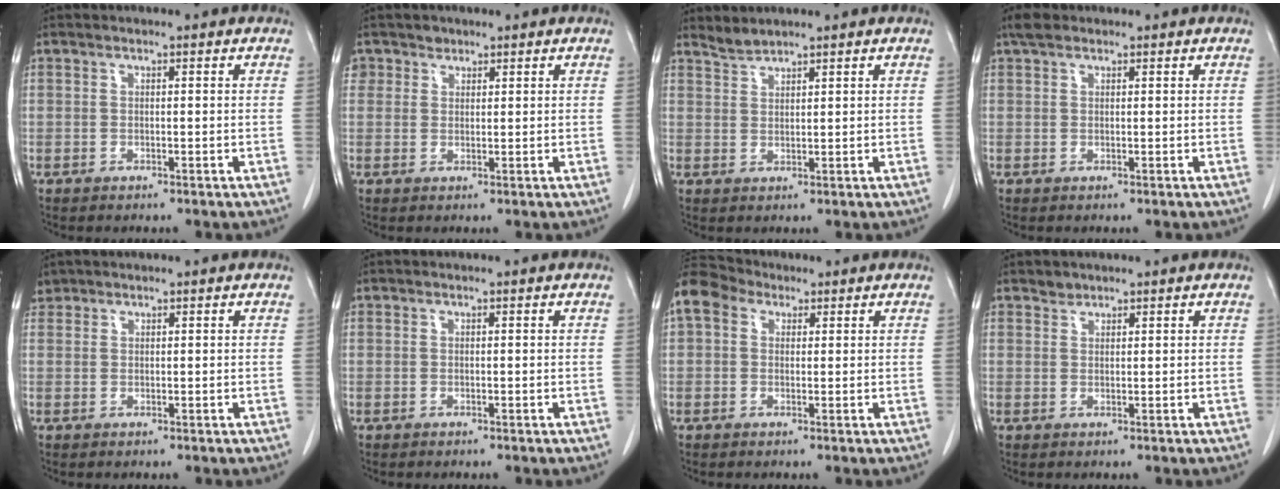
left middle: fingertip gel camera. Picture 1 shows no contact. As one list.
[{"total": 2.7, "force": [1.6, 2.1, 0.0], "torque": [0.011, 0.004, 0.024]}, {"total": 1.9, "force": [1.9, -0.2, 0.0], "torque": [-0.003, 0.000, 0.043]}, {"total": 1.8, "force": [1.3, 1.0, 0.7], "torque": [-0.015, 0.013, 0.022]}, {"total": 1.4, "force": [1.1, 0.8, -0.2], "torque": [0.005, 0.009, 0.020]}, {"total": 0.0}, {"total": 5.4, "force": [2.6, 3.9, 2.7], "torque": [-0.065, 0.035, 0.049]}, {"total": 1.2, "force": [1.1, 0.5, -0.1], "torque": [0.005, -0.003, 0.016]}]